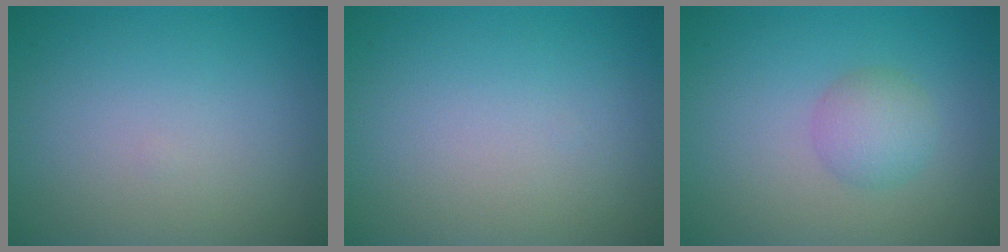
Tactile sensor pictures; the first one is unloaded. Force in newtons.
{"total": 0.0}
{"total": 2.5, "press": 2.4, "slide": 0.2}